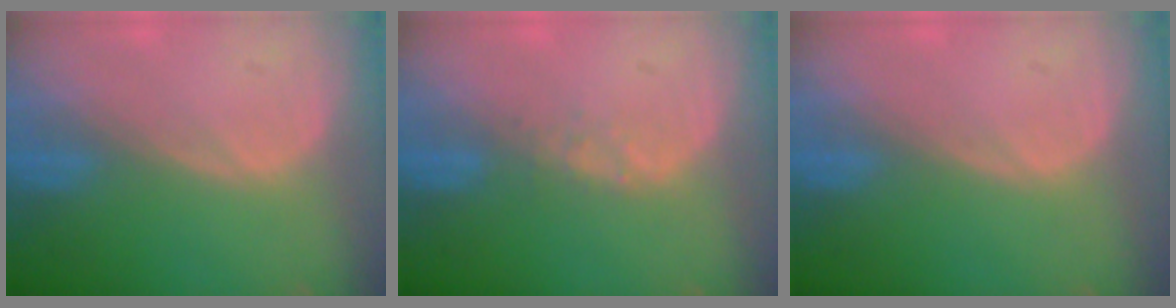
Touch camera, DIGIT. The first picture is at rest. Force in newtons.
{"total": 1.4, "press": 1.4, "slide": 0.2}
{"total": 0.0}